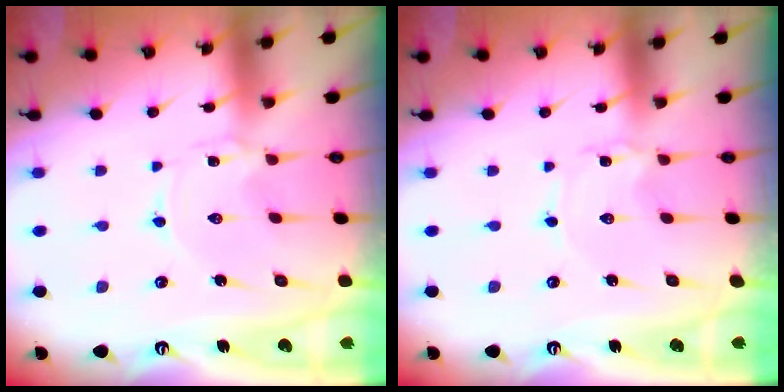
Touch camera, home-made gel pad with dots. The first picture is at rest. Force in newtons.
{"total": 0.6, "press": 0.6, "slide": 0.1}